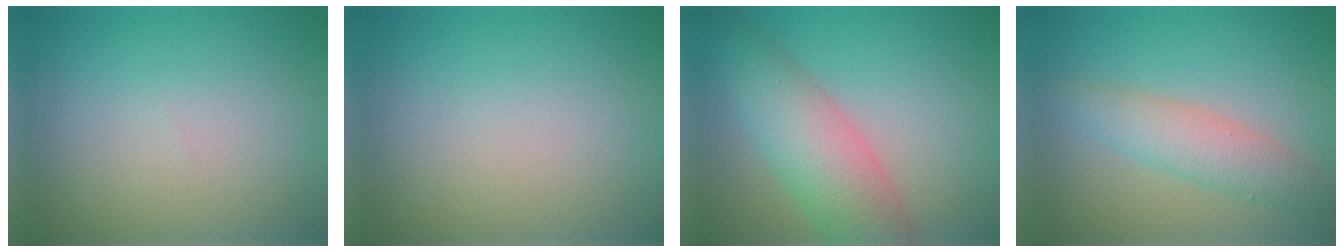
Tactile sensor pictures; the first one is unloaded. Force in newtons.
{"total": 0.0}
{"total": 6.6, "press": 6.6, "slide": 0.2}
{"total": 3.6, "press": 3.6, "slide": 0.1}